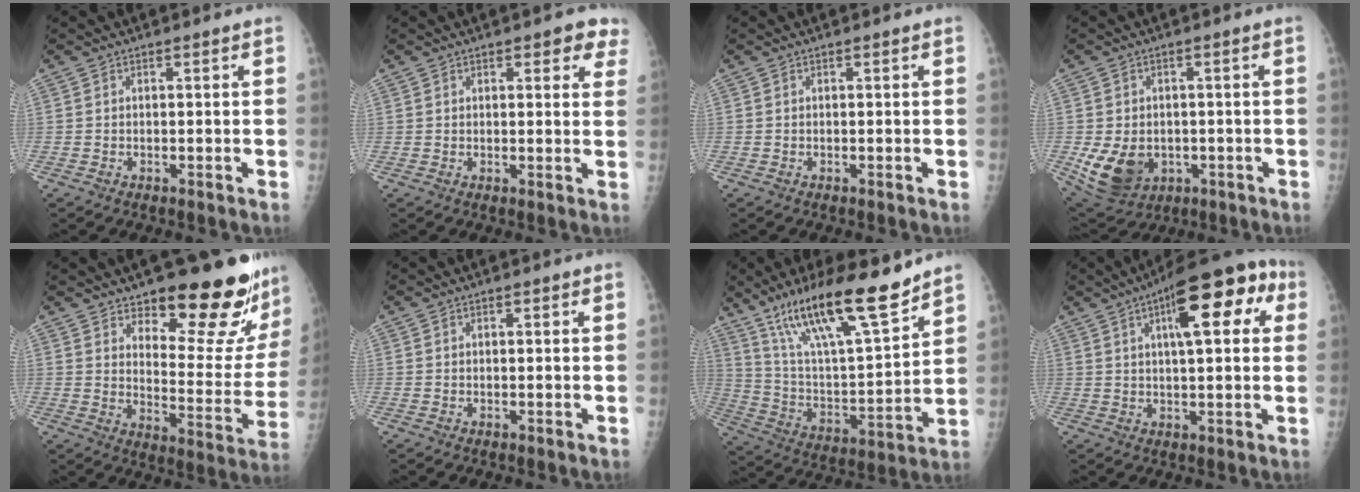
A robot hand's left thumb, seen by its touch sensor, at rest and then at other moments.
{"total": 5.1, "force": [3.2, 2.7, 2.8], "torque": [0.011, -0.010, 0.031]}
{"total": 0.0}
{"total": 10.6, "force": [-2.4, 8.3, 6.1], "torque": [-0.101, 0.001, -0.016]}
{"total": 21.8, "force": [16.9, 6.7, 12.1], "torque": [-0.115, -0.121, 0.221]}
{"total": 0.7, "force": [0.3, 0.4, 0.4], "torque": [0.000, 0.000, 0.004]}
{"total": 22.2, "force": [15.8, 4.2, 15.0], "torque": [-0.241, -0.065, 0.284]}
{"total": 17.1, "force": [6.1, 6.2, 14.7], "torque": [-0.176, 0.018, 0.080]}